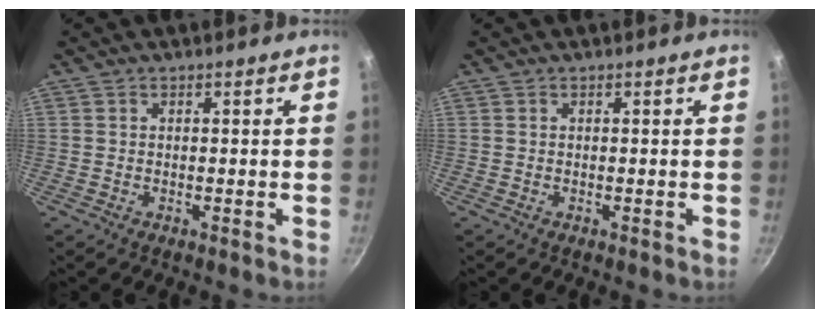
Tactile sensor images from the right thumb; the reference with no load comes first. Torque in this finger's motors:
{"motor_torque": [-0.01, 0.00, 0.00, 0.00, 0.03]}